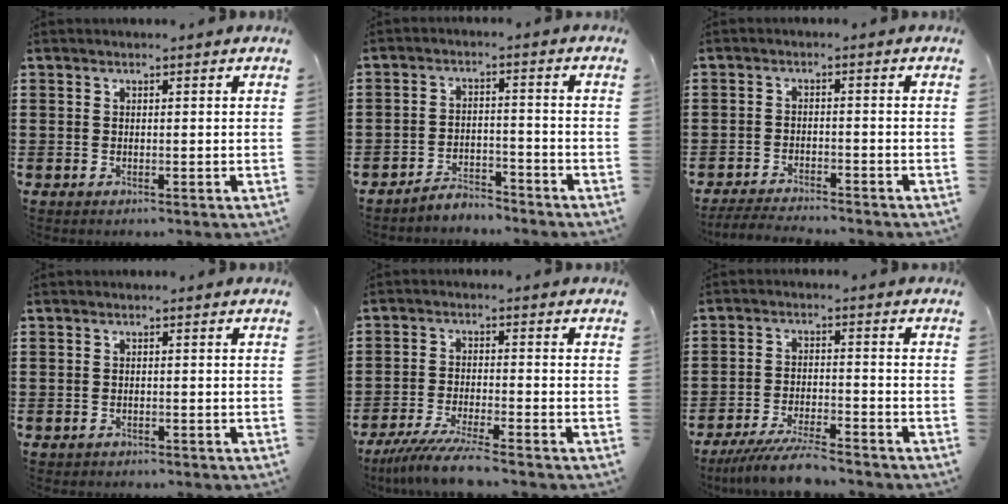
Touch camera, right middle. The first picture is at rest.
{"total": 3.9, "force": [-3.8, 0.5, 0.0], "torque": [-0.005, 0.005, -0.081]}
{"total": 3.2, "force": [-3.1, 0.1, 0.5], "torque": [-0.018, -0.002, -0.068]}
{"total": 0.5, "force": [-0.5, 0.1, 0.0], "torque": [-0.002, 0.001, -0.011]}
{"total": 5.9, "force": [-5.3, -0.4, 2.7], "torque": [-0.069, -0.025, -0.104]}
{"total": 6.2, "force": [-5.6, 0.3, 2.6], "torque": [-0.058, -0.012, -0.108]}